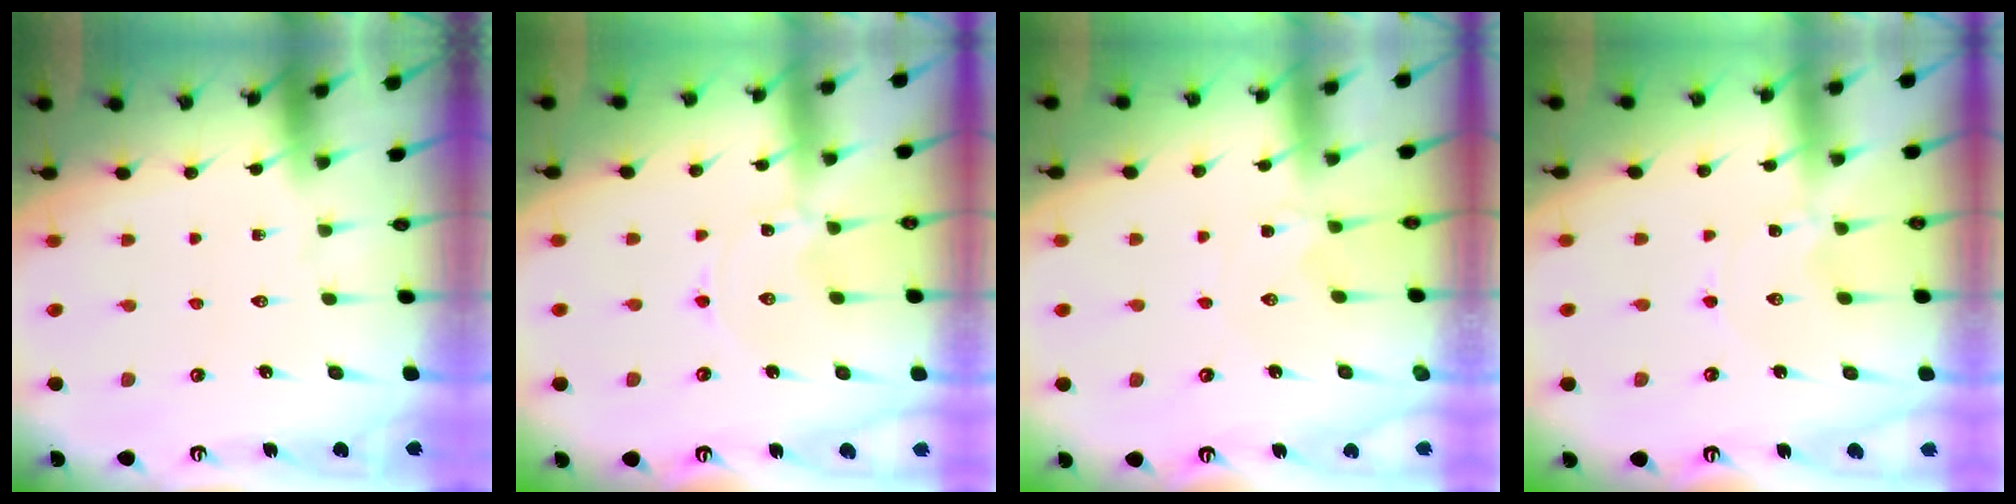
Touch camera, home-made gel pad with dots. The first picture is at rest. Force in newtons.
{"total": 0.0}
{"total": 1.7, "press": 1.6, "slide": 0.3}
{"total": 0.9, "press": 0.9, "slide": 0.1}